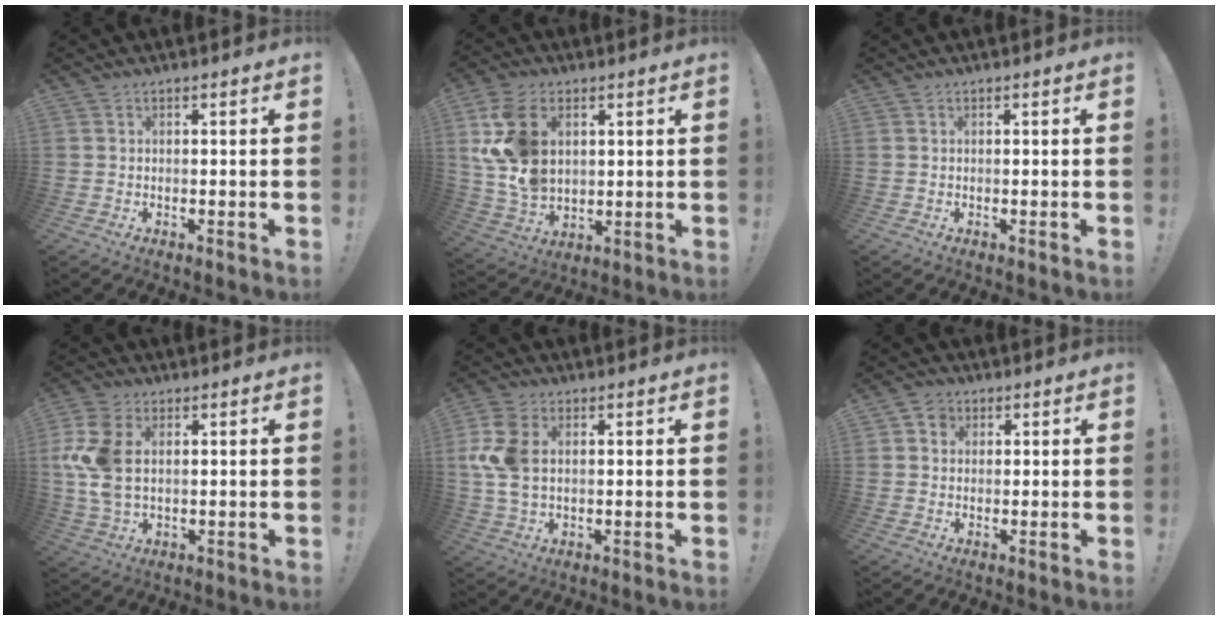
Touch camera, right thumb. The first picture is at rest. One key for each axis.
{"total": 15.3, "fx": 4.4, "fy": 10.5, "fz": 10.2, "tx": -0.209, "ty": -0.018, "tz": 0.086}
{"total": 0.0}
{"total": 12.3, "fx": 2.5, "fy": 7.6, "fz": 9.4, "tx": -0.199, "ty": -0.013, "tz": 0.046}
{"total": 11.4, "fx": 2.3, "fy": 7.3, "fz": 8.4, "tx": -0.184, "ty": -0.003, "tz": 0.044}
{"total": 3.6, "fx": 1.2, "fy": 3.2, "fz": 1.3, "tx": -0.018, "ty": 0.001, "tz": 0.021}